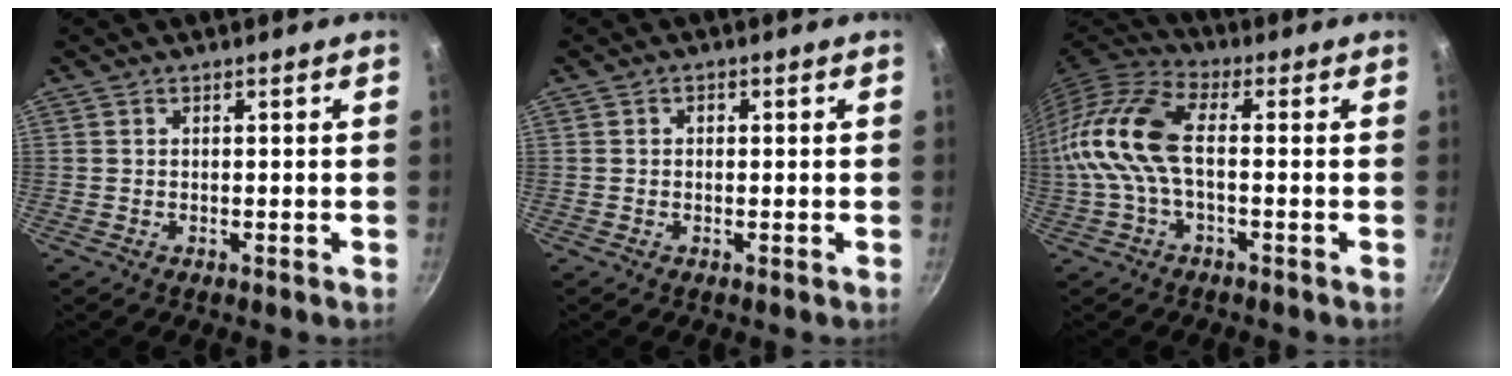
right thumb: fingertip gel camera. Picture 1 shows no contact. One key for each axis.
{"total": 0.9, "fx": 0.1, "fy": 0.7, "fz": 0.5, "tx": -0.008, "ty": 0.005, "tz": 0.002}
{"total": 13.4, "fx": -0.5, "fy": 6.6, "fz": 11.7, "tx": -0.247, "ty": 0.030, "tz": -0.030}